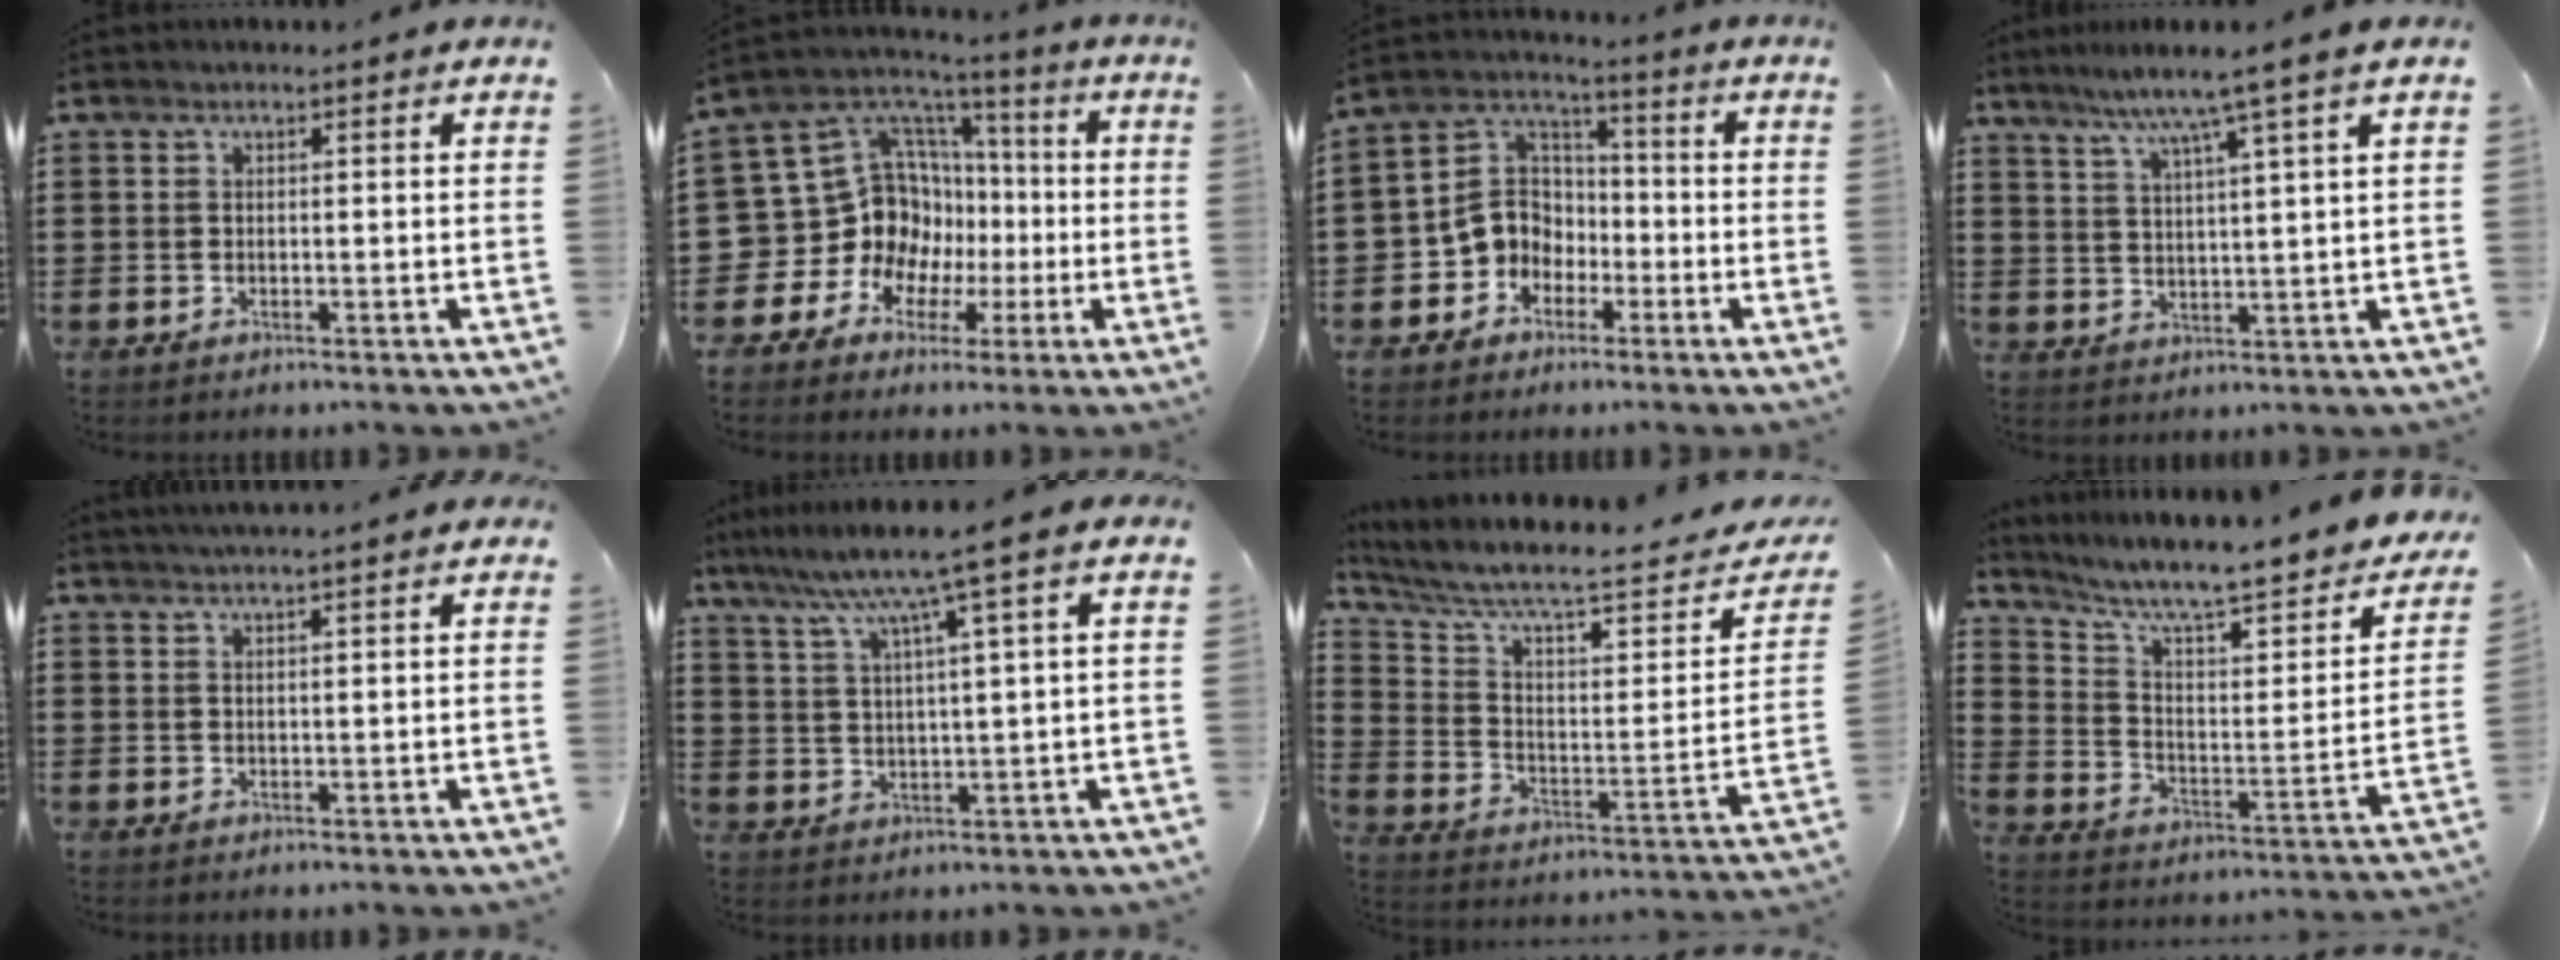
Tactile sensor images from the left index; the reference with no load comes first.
{"total": 13.6, "force": [-0.1, 12.7, 4.8], "torque": [-0.151, -0.031, 0.022]}
{"total": 7.5, "force": [-2.2, 7.0, 1.8], "torque": [-0.079, 0.008, -0.050]}
{"total": 6.0, "force": [4.4, -1.2, 3.9], "torque": [-0.092, -0.019, 0.070]}
{"total": 2.0, "force": [1.9, -0.3, 0.8], "torque": [-0.017, 0.000, 0.035]}
{"total": 7.1, "force": [4.6, -0.5, 5.4], "torque": [-0.122, -0.020, 0.070]}
{"total": 7.1, "force": [5.8, 1.1, 3.8], "torque": [-0.103, -0.044, 0.097]}
{"total": 8.2, "force": [6.5, 1.2, 4.8], "torque": [-0.106, -0.053, 0.104]}